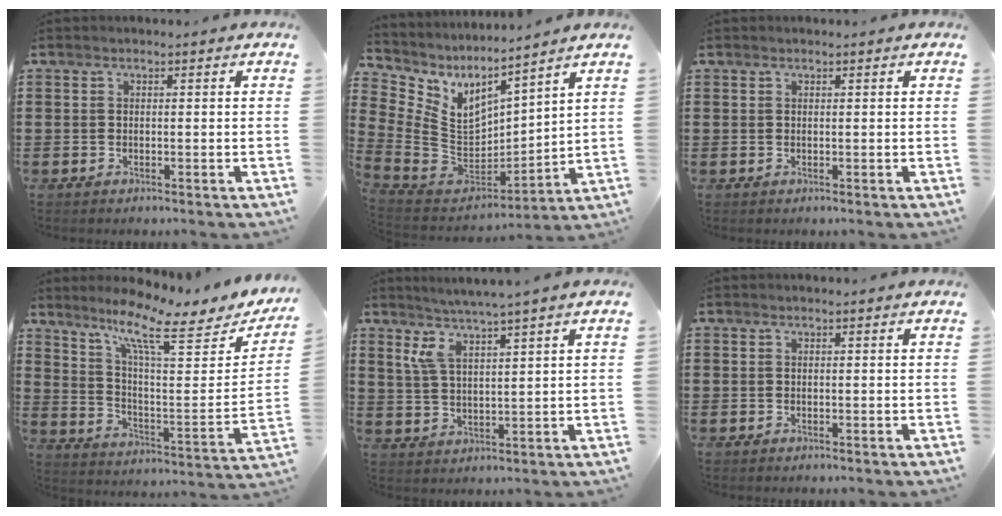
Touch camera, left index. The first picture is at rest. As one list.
[{"total": 6.4, "force": [3.5, 3.9, 3.6], "torque": [-0.107, -0.046, 0.063]}, {"total": 0.0}, {"total": 10.5, "force": [7.9, 1.4, 6.7], "torque": [-0.143, -0.050, 0.129]}, {"total": 4.8, "force": [3.4, 0.2, 3.4], "torque": [-0.076, -0.009, 0.059]}, {"total": 0.0}]